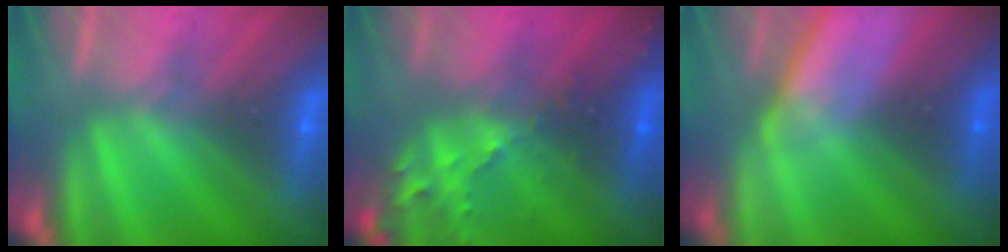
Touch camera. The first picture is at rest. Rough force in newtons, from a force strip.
{"total": 6.7}
{"total": 2.9}